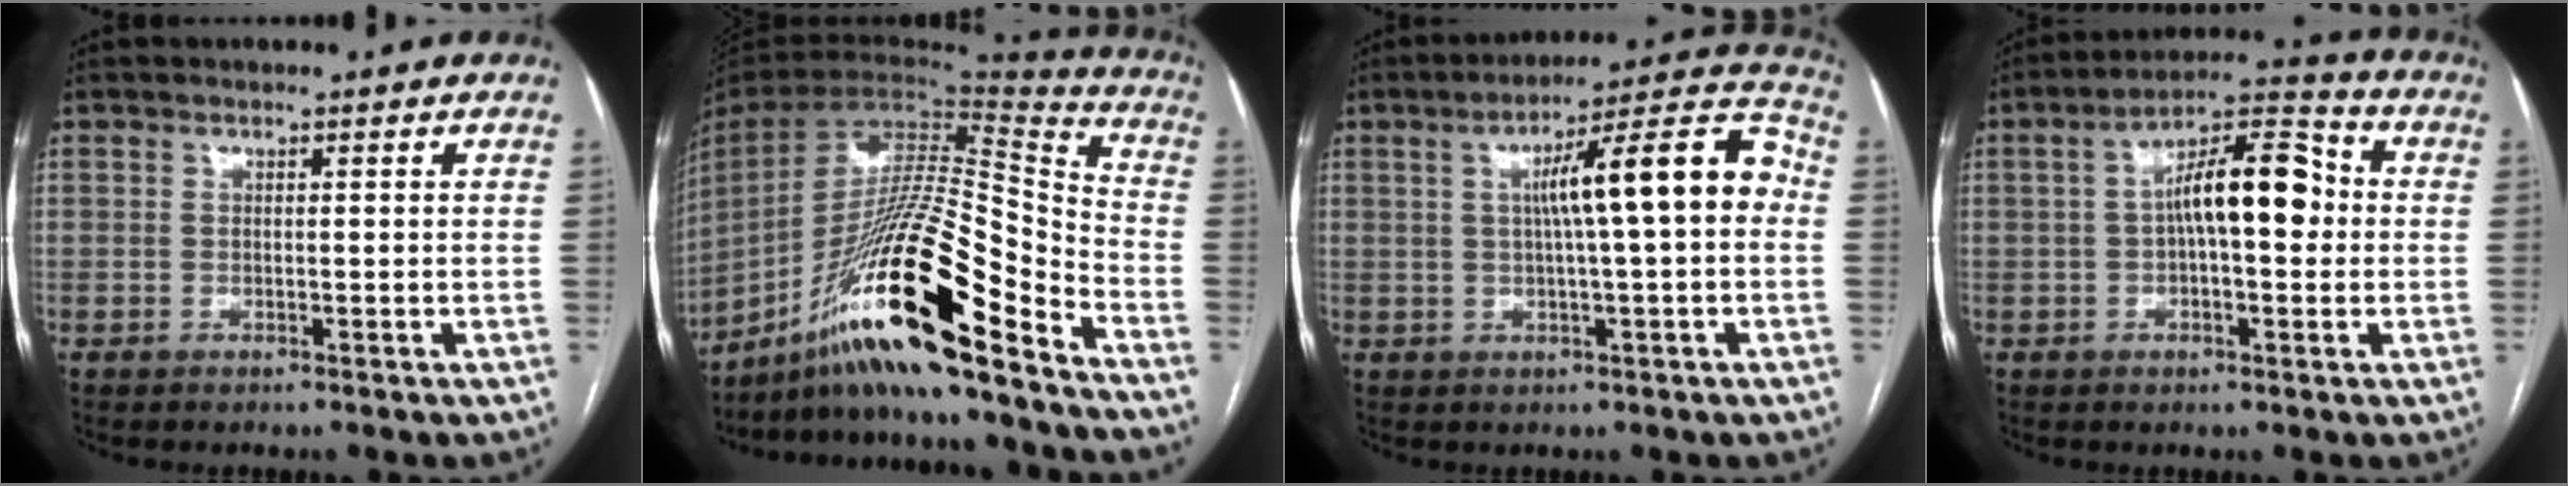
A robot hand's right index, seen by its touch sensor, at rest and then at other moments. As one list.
[{"total": 24.3, "force": [-16.4, 1.2, 18.0], "torque": [-0.323, -0.007, -0.291]}, {"total": 13.3, "force": [1.1, 1.1, 13.2], "torque": [-0.193, 0.036, 0.013]}, {"total": 11.4, "force": [0.6, 3.5, 10.8], "torque": [-0.188, 0.037, 0.007]}]